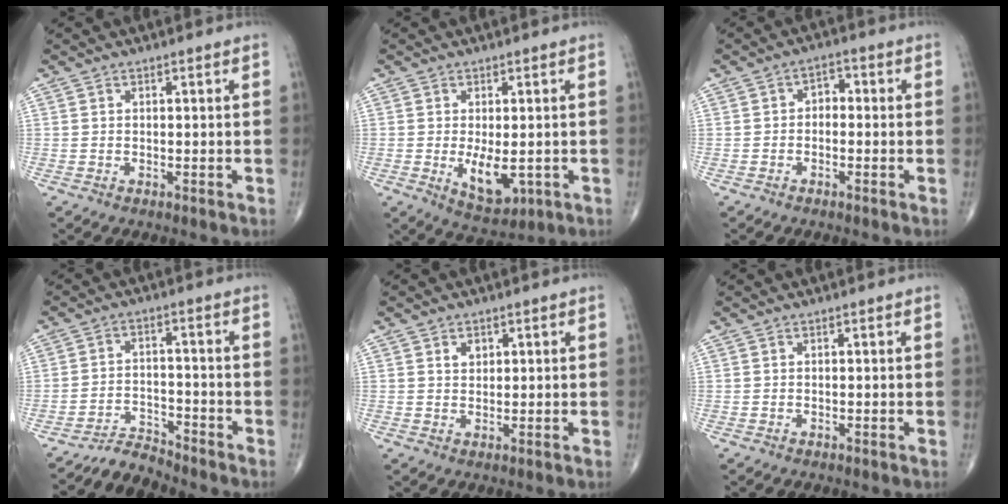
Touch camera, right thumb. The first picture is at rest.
{"total": 6.7, "force": [-1.1, 3.3, 5.7], "torque": [-0.081, -0.015, -0.003]}
{"total": 2.9, "force": [-0.4, 2.0, 2.0], "torque": [-0.013, 0.018, -0.019]}
{"total": 4.5, "force": [-4.5, 0.2, -0.6], "torque": [0.014, 0.036, -0.080]}
{"total": 2.2, "force": [1.0, 1.6, 1.1], "torque": [-0.009, -0.005, 0.016]}
{"total": 0.0}